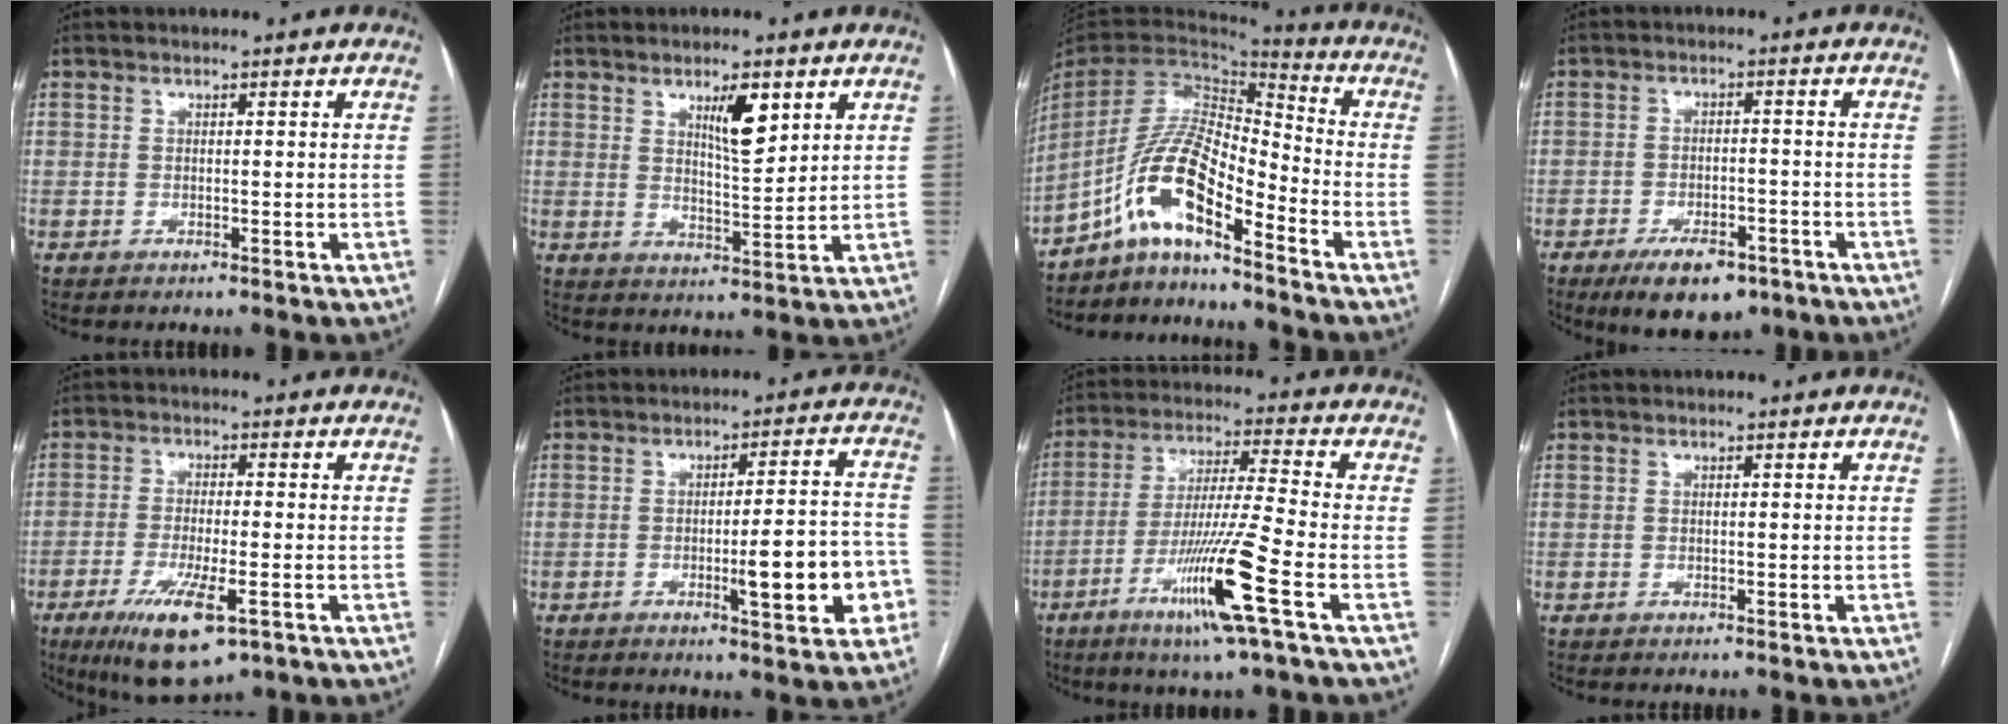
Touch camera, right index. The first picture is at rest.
{"total": 6.4, "force": [3.3, 1.5, 5.3], "torque": [-0.091, -0.004, 0.058]}
{"total": 11.2, "force": [-7.2, 2.5, 8.3], "torque": [-0.167, 0.022, -0.131]}
{"total": 8.6, "force": [-5.7, 3.7, 5.2], "torque": [-0.083, -0.004, -0.086]}
{"total": 10.5, "force": [-5.1, 2.5, 8.8], "torque": [-0.159, -0.026, -0.077]}
{"total": 10.0, "force": [-3.2, 1.7, 9.4], "torque": [-0.118, 0.015, -0.037]}
{"total": 13.3, "force": [-5.9, -1.3, 11.8], "torque": [-0.230, -0.023, -0.112]}
{"total": 0.0}